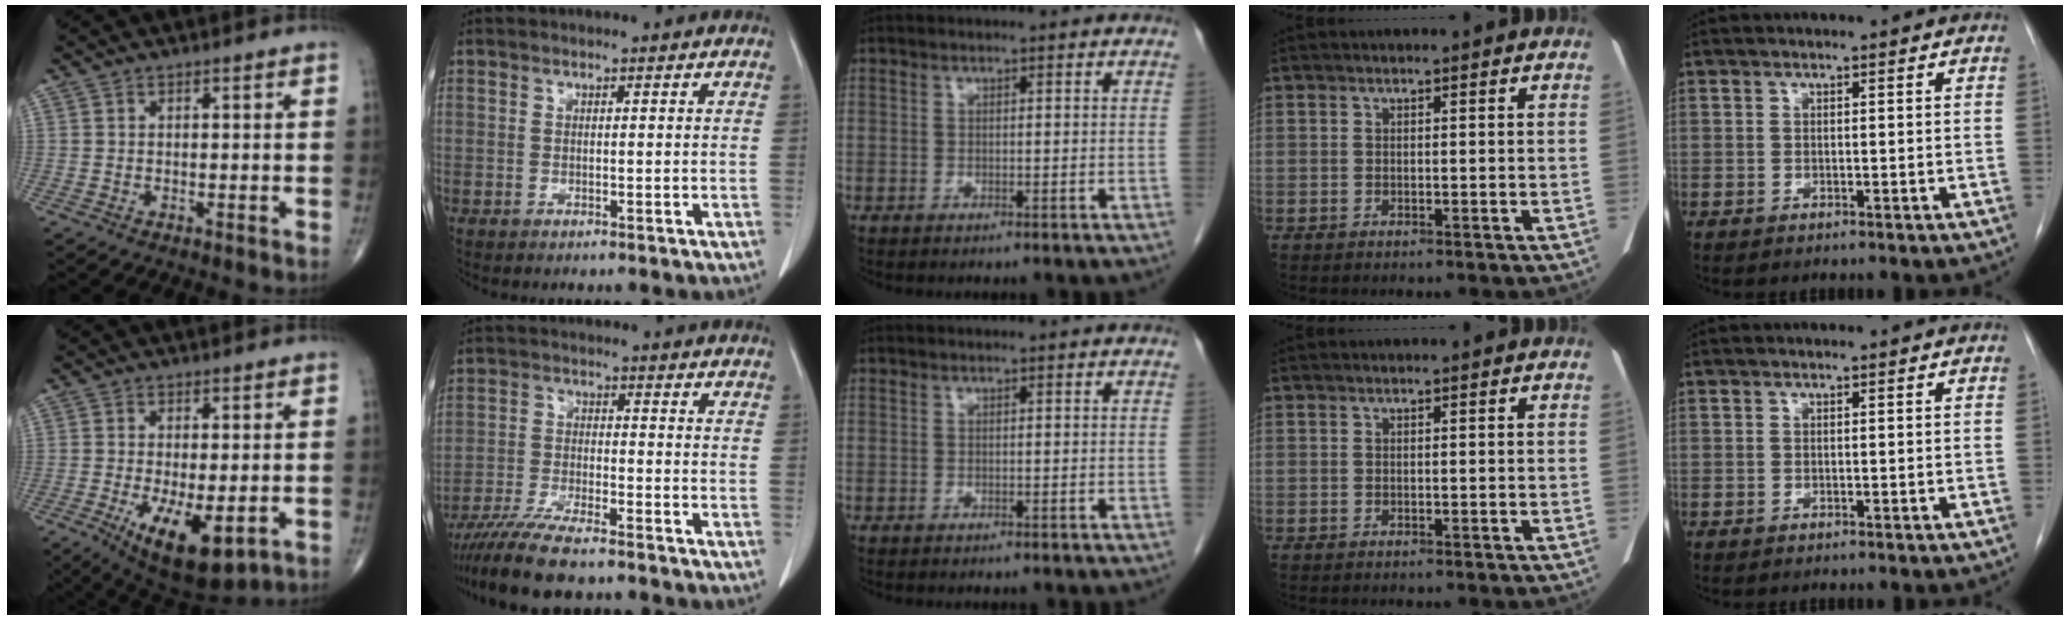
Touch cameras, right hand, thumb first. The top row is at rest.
{"thumb": {"total": 12.6, "force": [-4.3, 5.2, 10.7], "torque": [-0.167, -0.019, -0.053]}, "index": {"total": 9.4, "force": [-8.0, 1.0, 4.8], "torque": [-0.080, -0.027, -0.137]}}